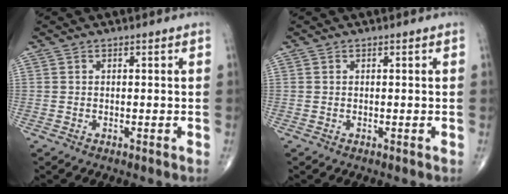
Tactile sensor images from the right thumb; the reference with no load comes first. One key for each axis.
{"total": 0.0}